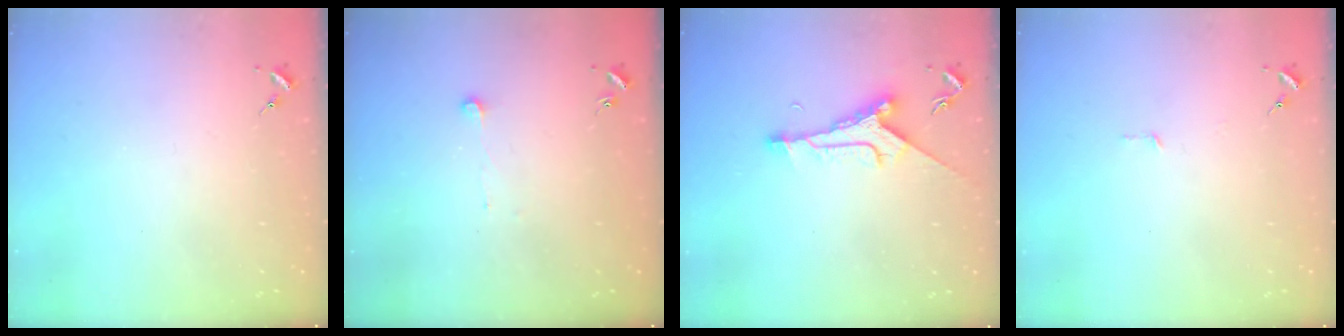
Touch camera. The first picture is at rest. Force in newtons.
{"total": 3.8, "press": 3.7, "slide": 0.3}
{"total": 8.8, "press": 8.7, "slide": 0.5}
{"total": 2.8, "press": 2.8, "slide": 0.2}